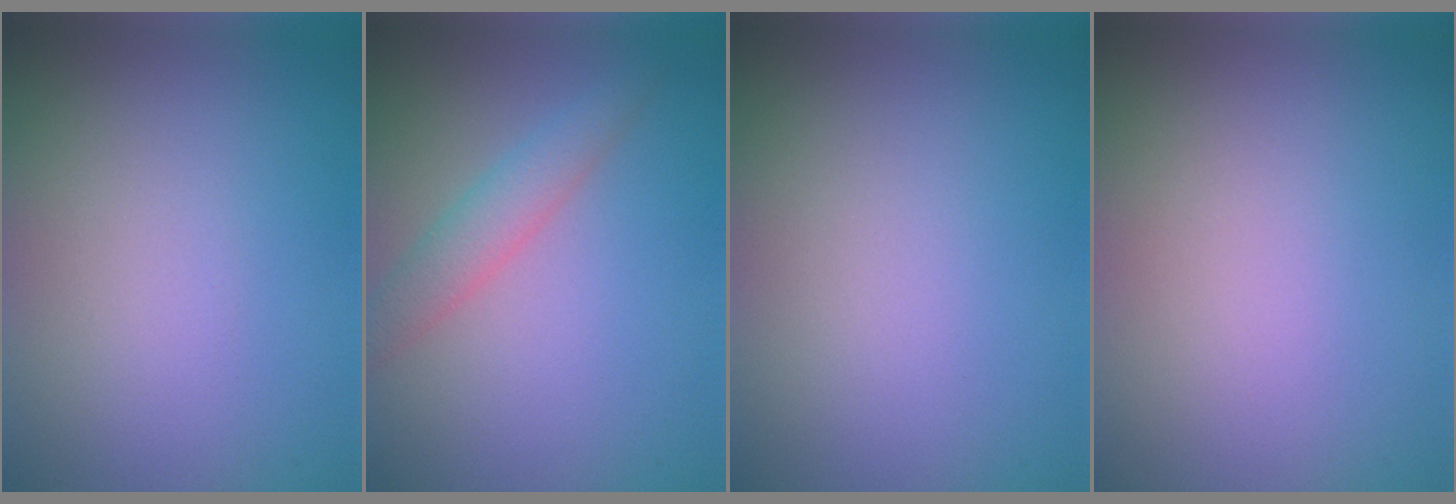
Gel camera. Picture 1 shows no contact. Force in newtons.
{"total": 2.7, "press": 2.7, "slide": 0.1}
{"total": 0.0}
{"total": 0.0}